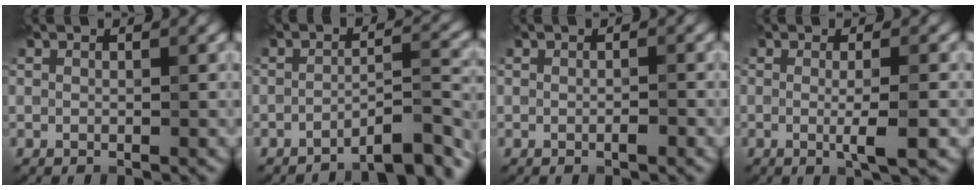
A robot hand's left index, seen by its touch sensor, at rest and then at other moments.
{"total": 6.0, "force": [-5.0, 0.9, 3.3], "torque": [-0.039, 0.016, -0.076]}
{"total": 0.9, "force": [-0.4, 0.2, 0.8], "torque": [-0.017, 0.001, -0.007]}
{"total": 3.5, "force": [-0.5, 0.7, 3.3], "torque": [-0.051, -0.009, -0.010]}